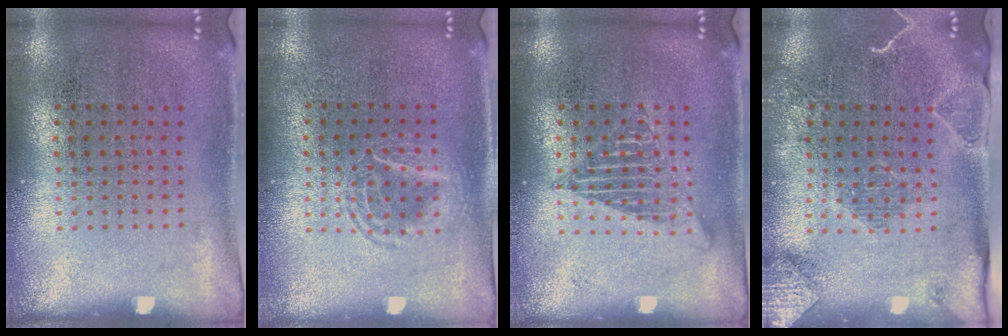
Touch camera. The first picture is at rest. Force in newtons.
{"total": 1.1, "press": 1.1, "slide": 0.2}
{"total": 2.4, "press": 2.3, "slide": 0.2}
{"total": 2.0, "press": 1.9, "slide": 0.3}